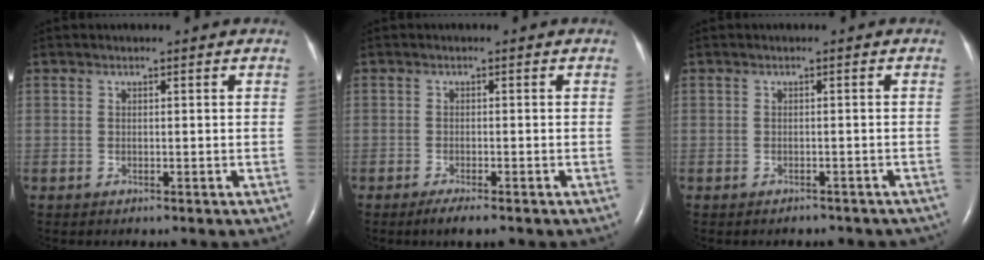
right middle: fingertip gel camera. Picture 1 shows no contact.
{"total": 3.0, "force": [-2.2, 0.4, 2.0], "torque": [-0.034, -0.007, -0.035]}
{"total": 4.5, "force": [-3.9, 1.9, 1.1], "torque": [-0.009, 0.000, -0.038]}